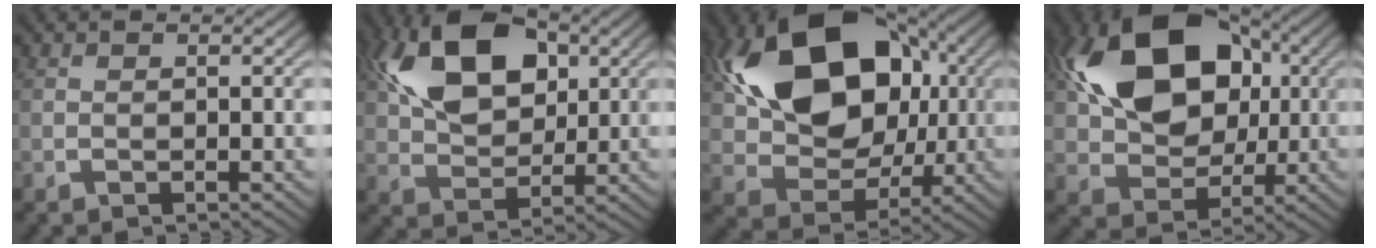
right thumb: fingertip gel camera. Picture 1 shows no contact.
{"total": 10.1, "force": [3.0, 6.5, 7.2], "torque": [-0.147, -0.009, 0.063]}
{"total": 17.9, "force": [3.2, 11.9, 13.0], "torque": [-0.257, -0.021, 0.062]}
{"total": 14.5, "force": [3.1, 9.5, 10.5], "torque": [-0.211, -0.013, 0.063]}